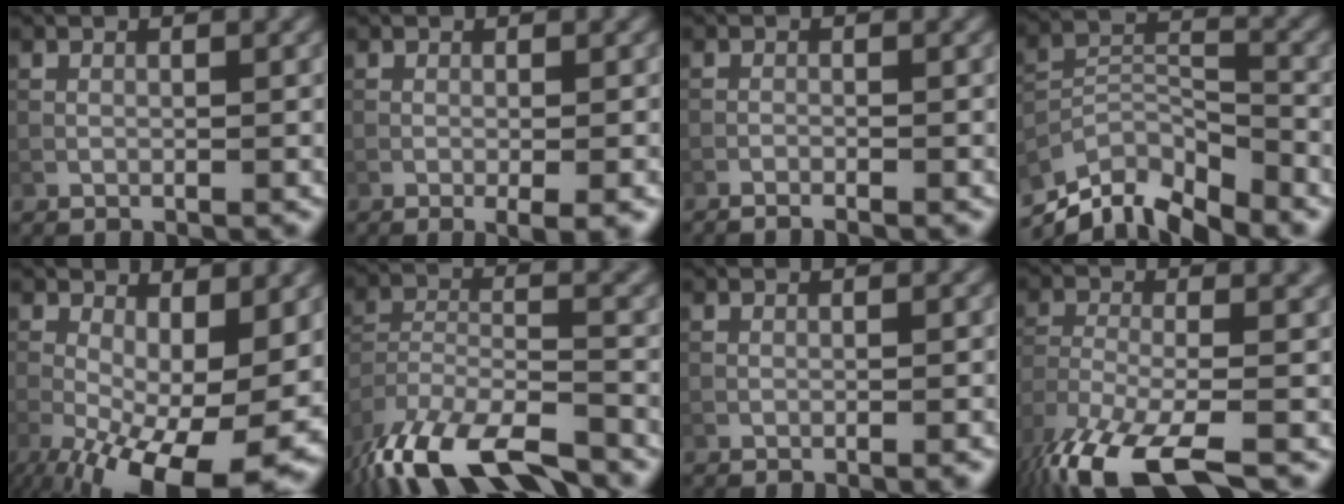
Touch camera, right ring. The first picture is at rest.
{"total": 2.4, "force": [-1.0, 0.3, 2.1], "torque": [-0.032, -0.001, -0.018]}
{"total": 1.4, "force": [-1.2, 0.0, 0.7], "torque": [-0.022, 0.002, -0.026]}
{"total": 8.9, "force": [-7.5, 3.2, 3.5], "torque": [-0.061, -0.006, -0.139]}
{"total": 15.8, "force": [-5.6, 6.3, 13.4], "torque": [-0.220, -0.026, -0.076]}
{"total": 14.0, "force": [-11.2, 3.9, 7.4], "torque": [-0.159, -0.024, -0.180]}
{"total": 0.5, "force": [-0.3, 0.0, 0.4], "torque": [-0.004, 0.001, -0.007]}
{"total": 13.1, "force": [-8.5, 3.8, 9.2], "torque": [-0.187, -0.022, -0.139]}